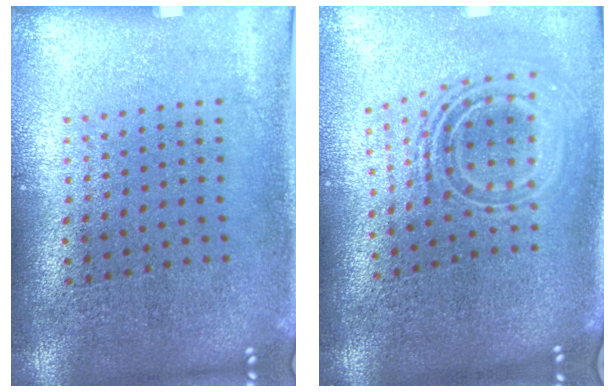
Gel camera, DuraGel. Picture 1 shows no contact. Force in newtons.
{"total": 2.3, "press": 1.7, "slide": 1.6}